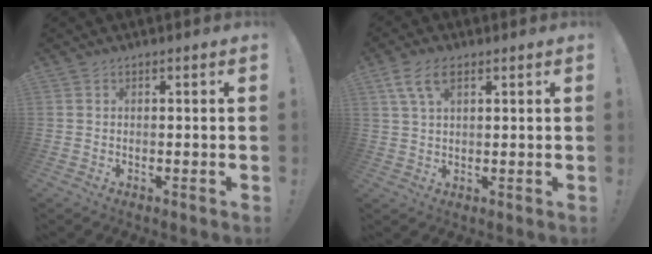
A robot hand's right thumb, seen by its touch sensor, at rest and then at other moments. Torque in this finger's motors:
{"motor_torque": [-0.31, 0.42, 0.59, 0.07, 0.20]}